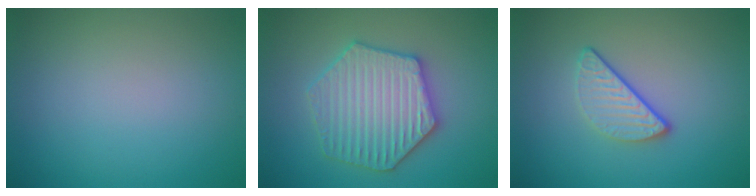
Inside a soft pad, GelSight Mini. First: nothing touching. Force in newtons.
{"total": 6.1, "press": 6.1, "slide": 1.1}
{"total": 3.0, "press": 2.3, "slide": 1.8}